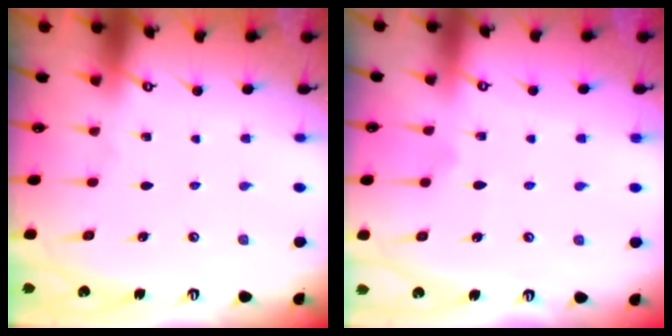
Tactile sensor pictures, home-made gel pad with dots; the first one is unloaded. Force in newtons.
{"total": 6.5, "press": 6.5, "slide": 0.2}